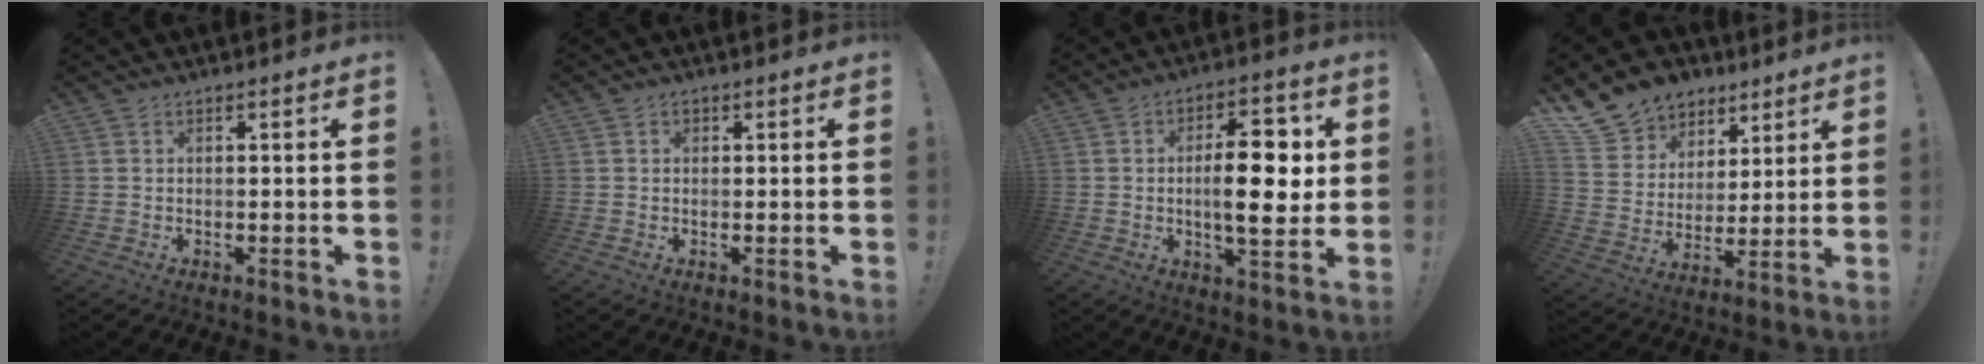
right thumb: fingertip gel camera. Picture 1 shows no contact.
{"total": 0.7, "force": [0.2, 0.7, 0.1], "torque": [0.005, -0.001, 0.003]}
{"total": 14.7, "force": [0.5, 5.6, 13.5], "torque": [-0.200, -0.004, -0.003]}
{"total": 12.0, "force": [7.9, 8.7, 2.1], "torque": [-0.036, -0.062, 0.163]}